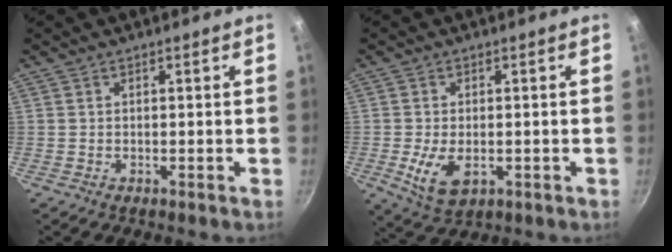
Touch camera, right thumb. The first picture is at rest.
{"total": 7.2, "force": [-1.5, 4.2, 5.7], "torque": [-0.105, -0.013, -0.019]}